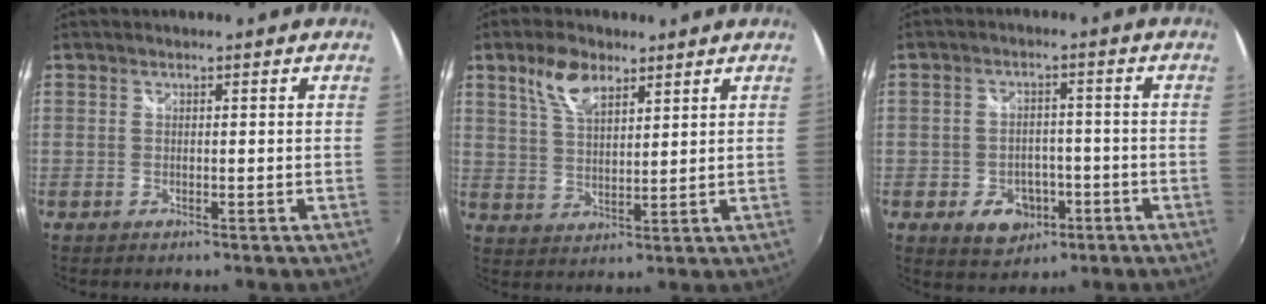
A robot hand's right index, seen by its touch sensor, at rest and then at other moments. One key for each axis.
{"total": 7.2, "fx": 4.5, "fy": 3.3, "fz": 4.4, "tx": -0.083, "ty": 0.010, "tz": 0.088}
{"total": 7.6, "fx": -3.3, "fy": 5.8, "fz": 3.6, "tx": -0.086, "ty": 0.004, "tz": -0.037}